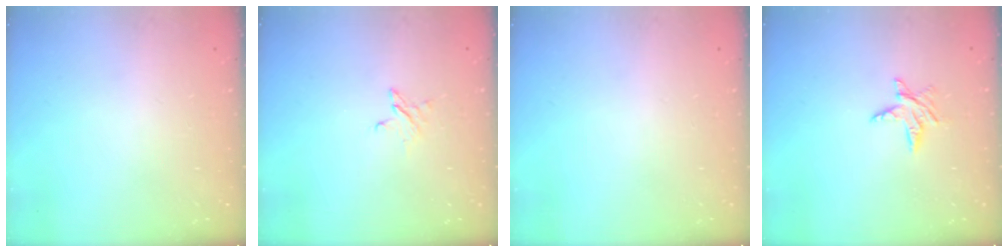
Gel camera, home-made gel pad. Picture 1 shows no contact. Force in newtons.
{"total": 2.7, "press": 2.7, "slide": 0.3}
{"total": 0.0}
{"total": 5.6, "press": 5.6, "slide": 0.4}